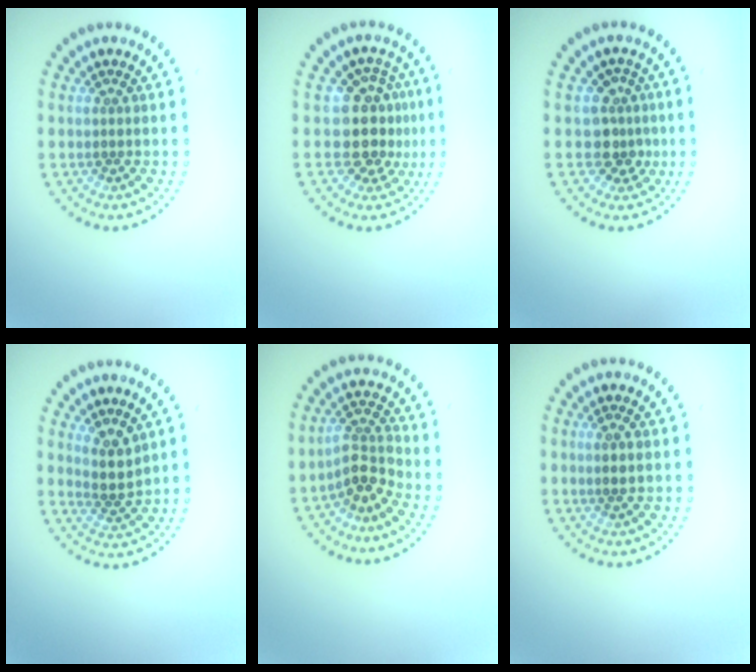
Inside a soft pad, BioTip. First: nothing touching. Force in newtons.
{"total": 4.2, "press": 3.5, "slide": 2.3}
{"total": 2.7, "press": 2.2, "slide": 1.5}
{"total": 2.4, "press": 1.8, "slide": 1.7}
{"total": 2.9, "press": 2.4, "slide": 1.7}
{"total": 0.8, "press": 0.7, "slide": 0.5}